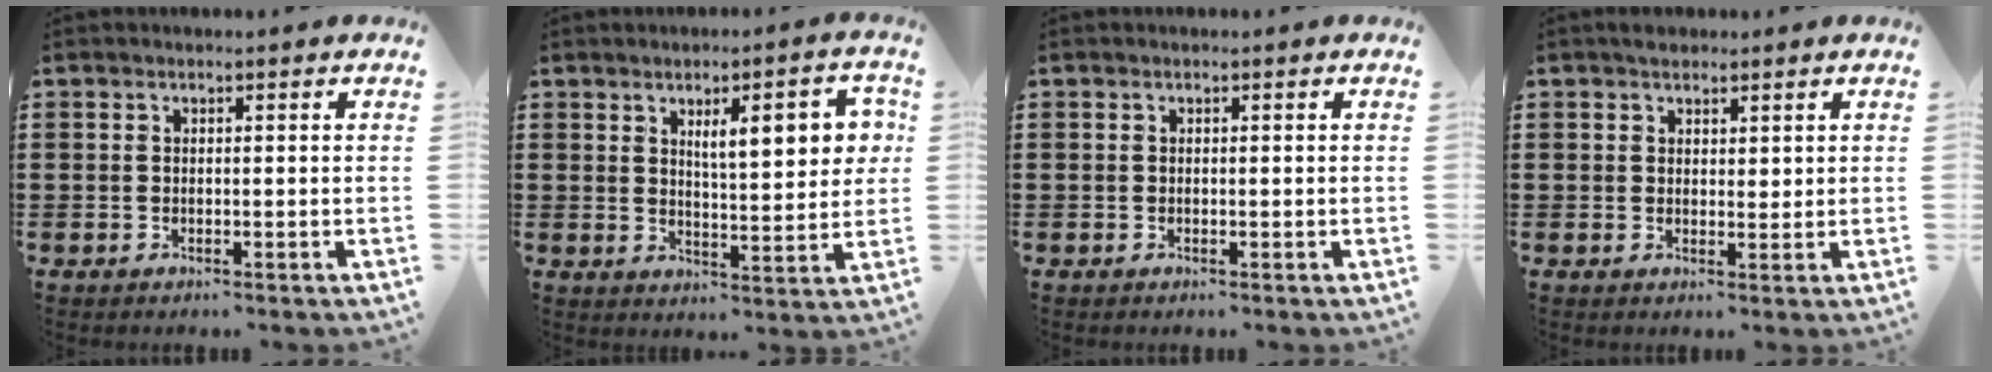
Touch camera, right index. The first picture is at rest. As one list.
[{"total": 8.3, "force": [3.1, 2.5, 7.3], "torque": [-0.111, -0.003, 0.045]}, {"total": 0.0}, {"total": 2.4, "force": [1.8, 1.5, 0.3], "torque": [-0.003, 0.006, 0.033]}]